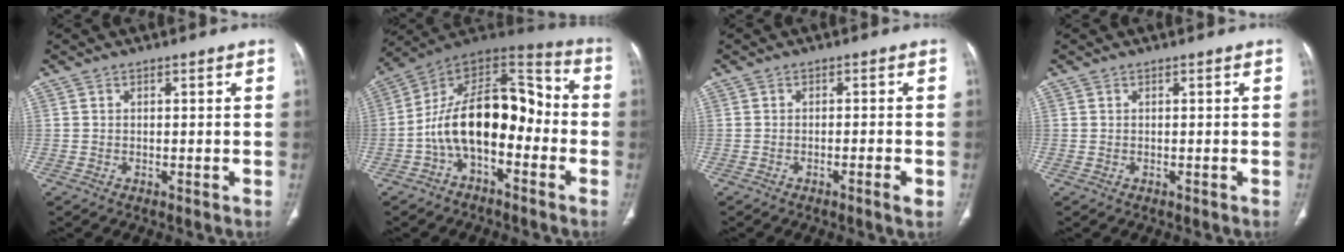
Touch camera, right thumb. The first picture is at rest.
{"total": 18.3, "force": [-3.8, 10.2, 14.7], "torque": [-0.216, 0.080, -0.074]}
{"total": 2.4, "force": [-1.1, 0.1, 2.1], "torque": [-0.043, 0.001, -0.019]}
{"total": 0.0}